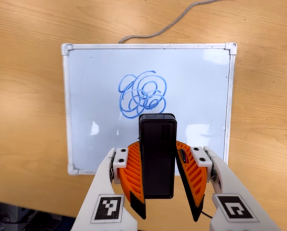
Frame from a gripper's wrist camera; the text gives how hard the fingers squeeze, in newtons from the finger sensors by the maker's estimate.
{"total": 5.0, "left": 4.5, "right": 5.5}